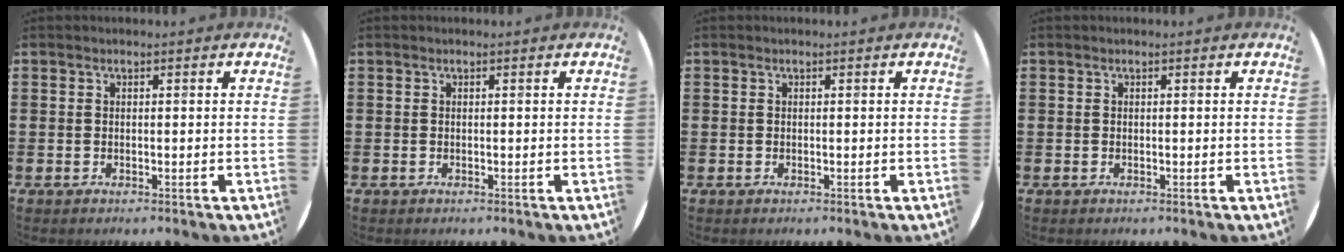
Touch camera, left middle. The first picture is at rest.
{"total": 0.0}
{"total": 0.0}
{"total": 0.0}